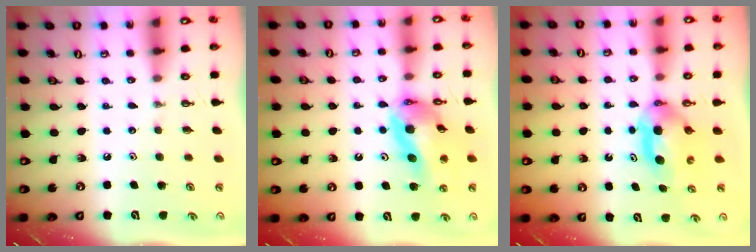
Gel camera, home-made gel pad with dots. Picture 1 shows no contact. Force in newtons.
{"total": 14.4, "press": 14.3, "slide": 1.5}
{"total": 6.5, "press": 5.8, "slide": 3.0}